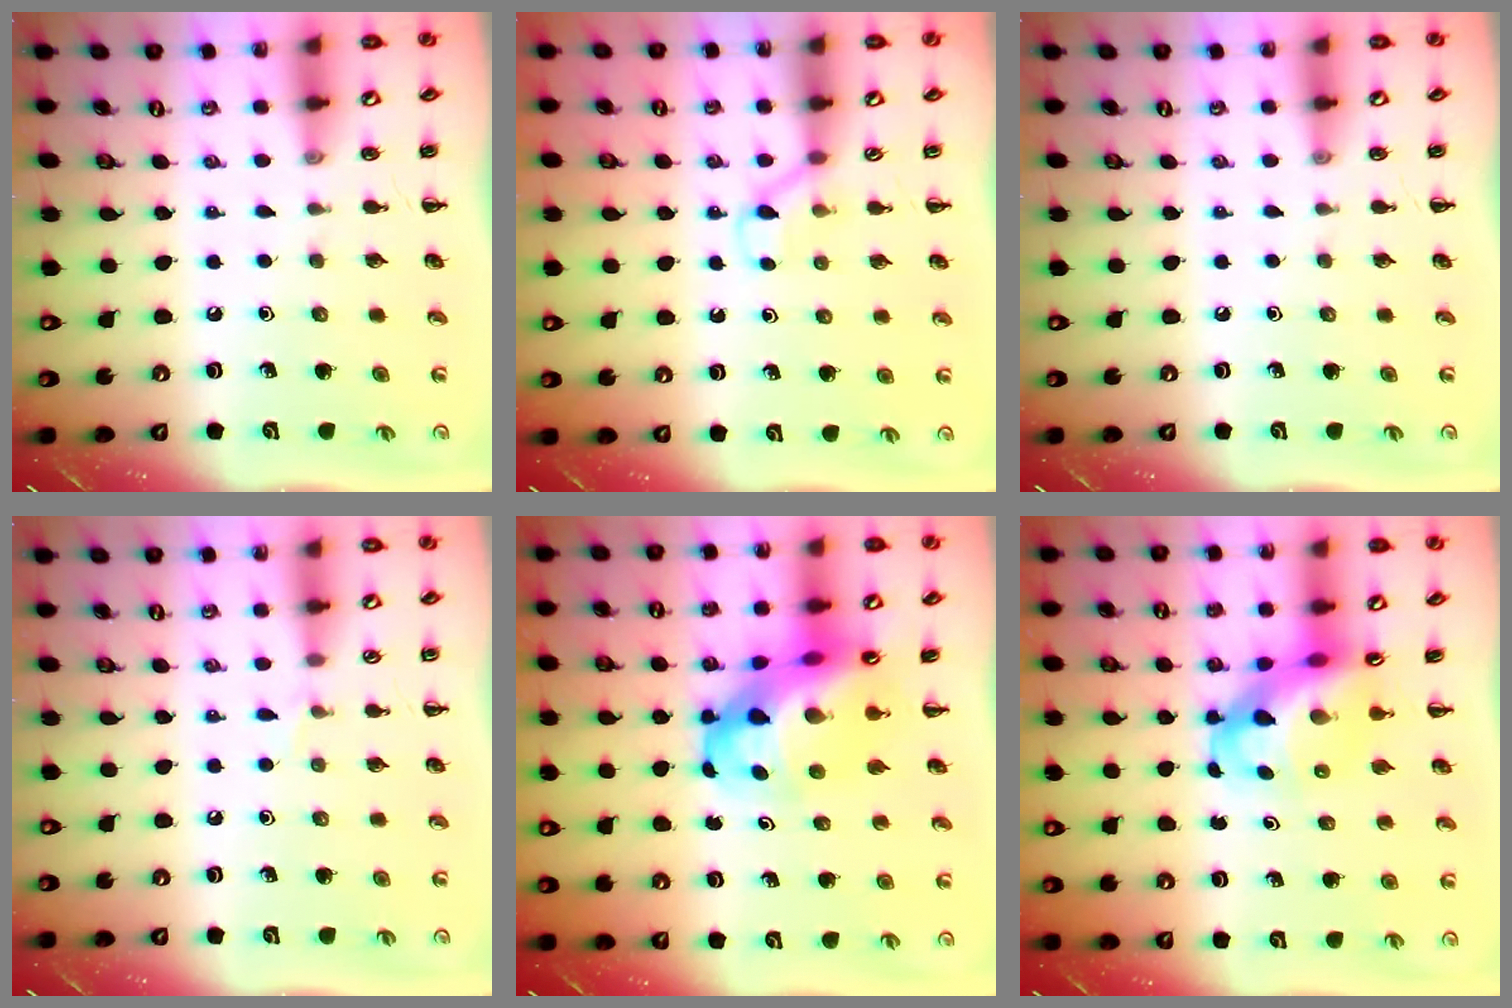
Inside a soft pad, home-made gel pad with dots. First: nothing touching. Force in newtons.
{"total": 4.0, "press": 3.7, "slide": 1.5}
{"total": 0.0}
{"total": 3.1, "press": 2.9, "slide": 1.2}
{"total": 14.4, "press": 13.8, "slide": 3.9}
{"total": 10.1, "press": 9.7, "slide": 2.8}